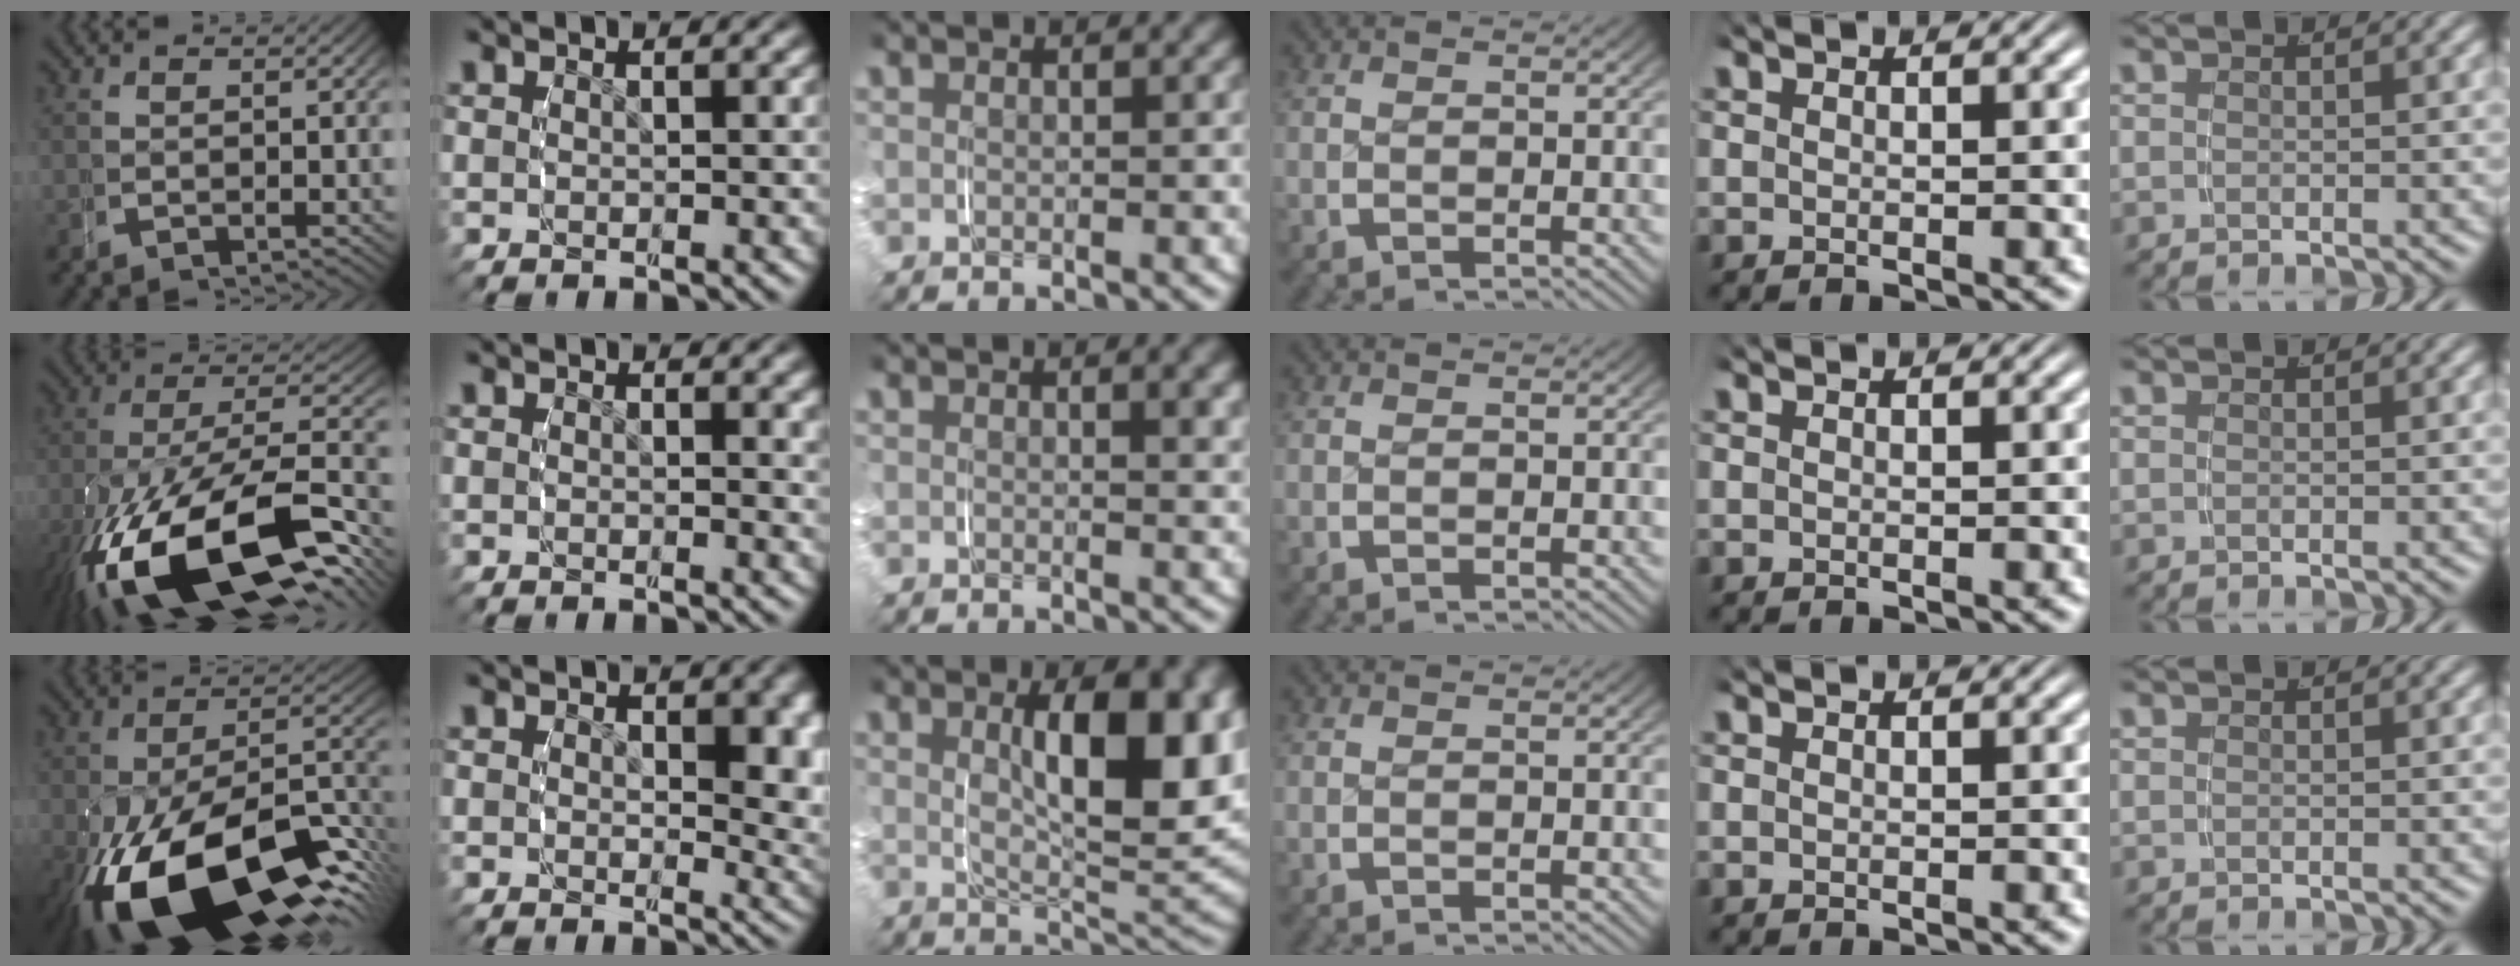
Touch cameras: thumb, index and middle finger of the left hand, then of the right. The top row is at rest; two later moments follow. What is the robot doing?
{"motion": "grasp_and_lifting", "object": "plastic wrap"}